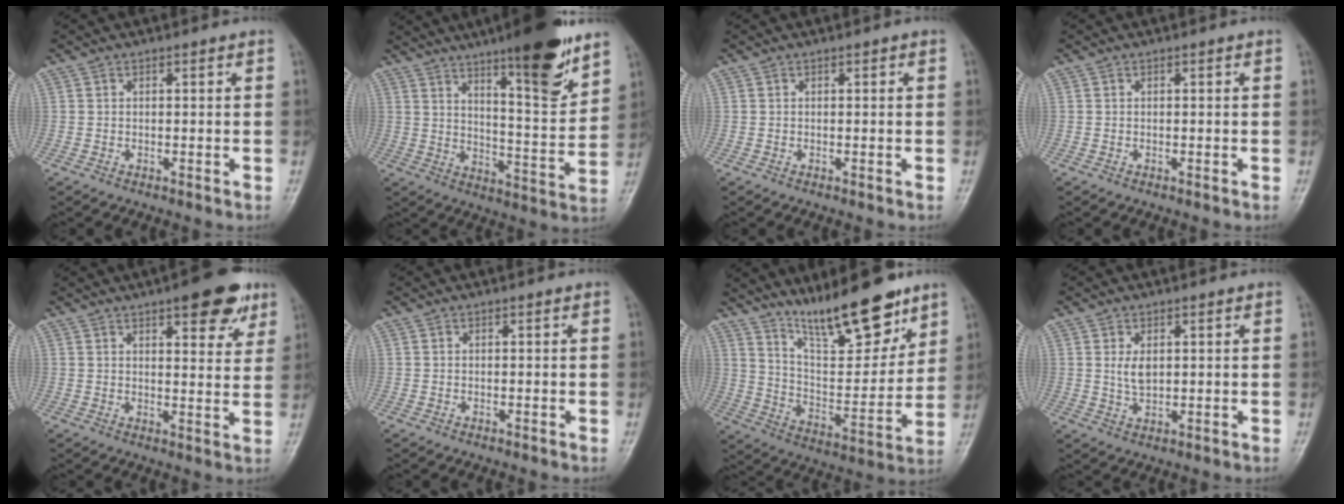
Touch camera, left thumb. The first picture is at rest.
{"total": 17.4, "force": [11.6, 3.2, 12.5], "torque": [-0.160, -0.075, 0.182]}
{"total": 0.0}
{"total": 0.0}
{"total": 10.7, "force": [6.4, 3.7, 7.6], "torque": [-0.065, -0.026, 0.083]}
{"total": 0.0}
{"total": 18.2, "force": [13.4, 5.1, 11.1], "torque": [-0.133, -0.085, 0.232]}
{"total": 3.3, "force": [1.0, 1.9, 2.5], "torque": [-0.037, -0.013, 0.027]}